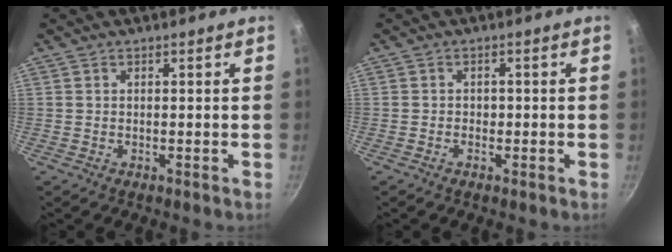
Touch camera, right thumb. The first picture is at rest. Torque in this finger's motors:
{"motor_torque": [0.45, 0.20, -0.31, 0.30, -0.02]}